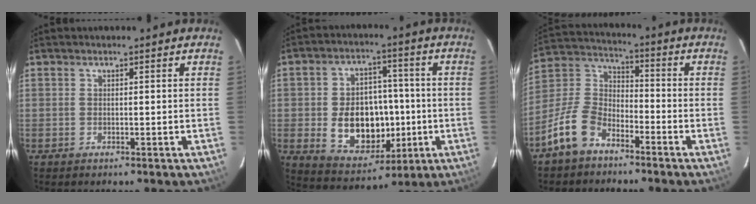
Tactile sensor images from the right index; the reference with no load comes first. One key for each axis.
{"total": 14.6, "fx": -2.2, "fy": 10.6, "fz": 9.8, "tx": -0.199, "ty": 0.010, "tz": -0.009}
{"total": 11.1, "fx": -7.2, "fy": 6.1, "fz": 5.8, "tx": -0.137, "ty": 0.027, "tz": -0.142}